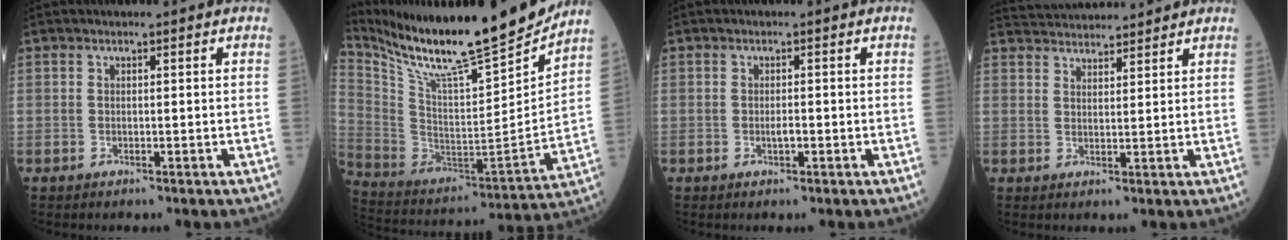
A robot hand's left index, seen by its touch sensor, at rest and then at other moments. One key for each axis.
{"total": 23.8, "fx": 21.0, "fy": 1.3, "fz": 11.2, "tx": -0.218, "ty": -0.056, "tz": 0.347}
{"total": 1.1, "fx": -0.3, "fy": 0.3, "fz": 1.0, "tx": -0.021, "ty": 0.000, "tz": -0.006}
{"total": 9.4, "fx": 9.1, "fy": 1.2, "fz": 1.9, "tx": -0.035, "ty": 0.031, "tz": 0.138}